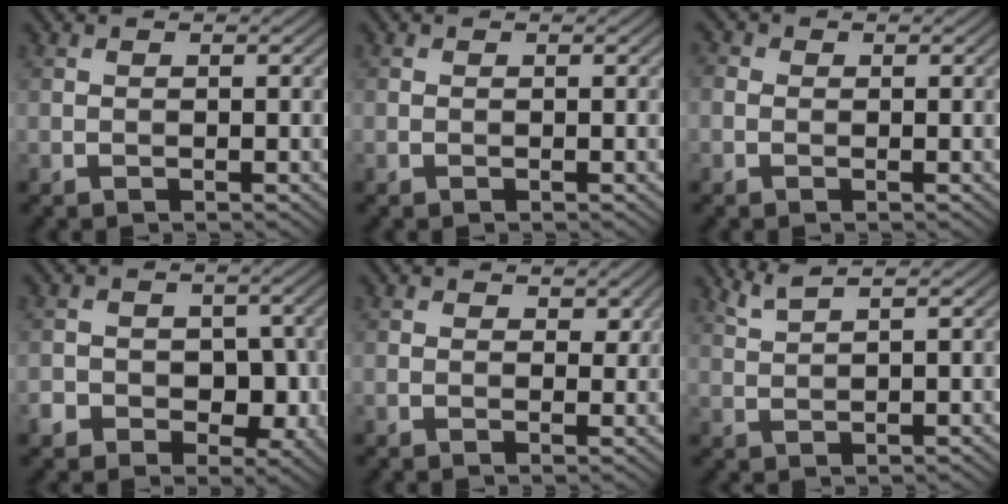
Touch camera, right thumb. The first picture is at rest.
{"total": 0.0}
{"total": 1.3, "force": [-0.2, 1.1, 0.5], "torque": [-0.009, -0.002, -0.006]}
{"total": 5.6, "force": [-1.7, 4.5, 2.8], "torque": [-0.042, -0.007, -0.027]}
{"total": 1.7, "force": [0.9, 1.1, 0.9], "torque": [-0.013, -0.004, 0.016]}
{"total": 3.0, "force": [2.1, 0.5, 2.1], "torque": [-0.038, 0.012, 0.047]}